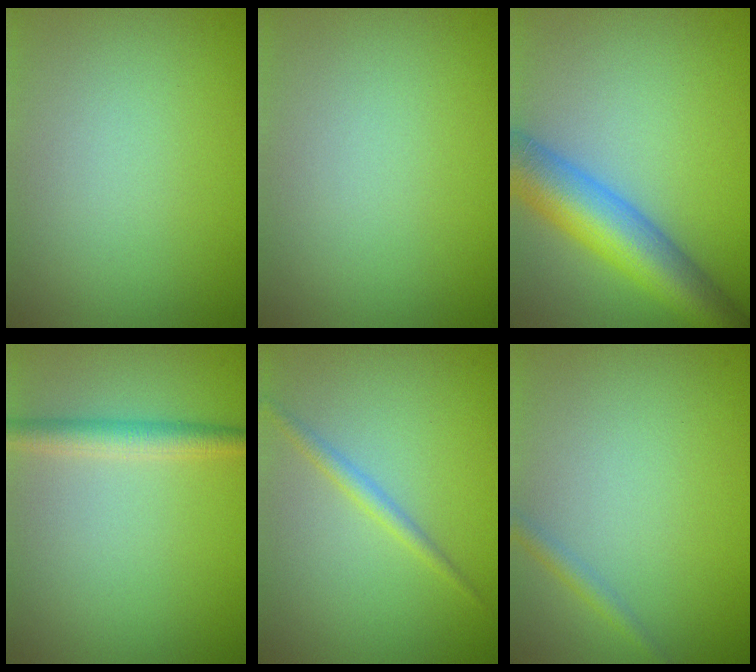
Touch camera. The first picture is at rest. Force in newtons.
{"total": 0.0}
{"total": 8.1, "press": 8.0, "slide": 0.3}
{"total": 2.4, "press": 2.4, "slide": 0.0}
{"total": 1.4, "press": 1.4, "slide": 0.0}
{"total": 1.2, "press": 1.2, "slide": 0.0}